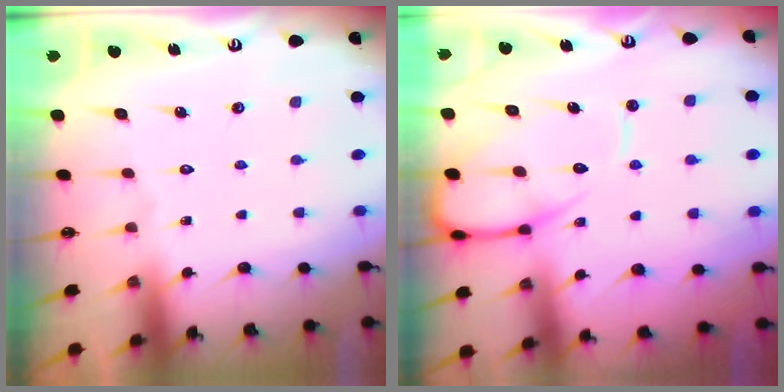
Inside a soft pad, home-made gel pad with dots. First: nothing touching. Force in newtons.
{"total": 9.6, "press": 9.6, "slide": 1.0}